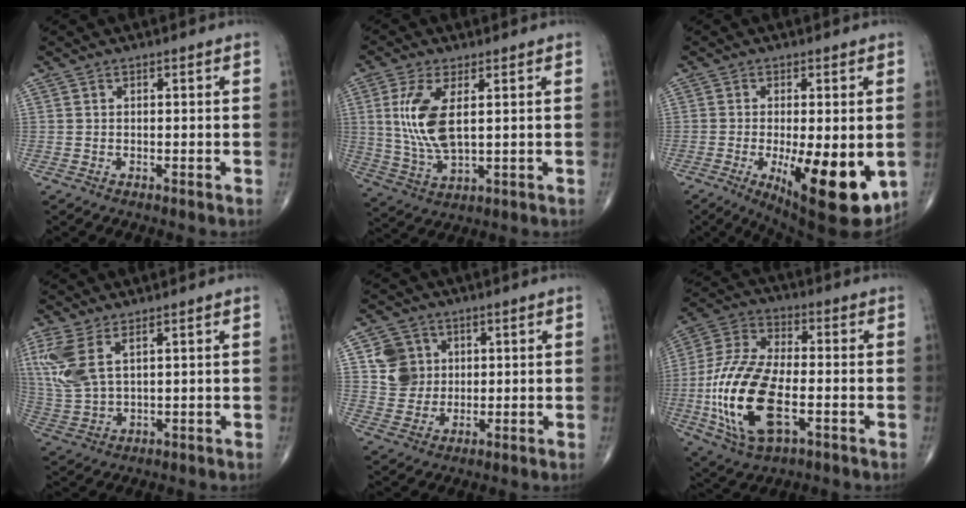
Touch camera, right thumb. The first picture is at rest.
{"total": 10.7, "force": [2.2, 4.5, 9.5], "torque": [-0.210, -0.012, 0.052]}
{"total": 16.3, "force": [-4.0, 5.5, 14.8], "torque": [-0.188, -0.025, -0.041]}
{"total": 9.6, "force": [4.3, 4.2, 7.5], "torque": [-0.192, -0.007, 0.101]}
{"total": 7.2, "force": [2.0, 6.6, 2.0], "torque": [-0.008, -0.006, 0.040]}
{"total": 20.3, "force": [-4.5, 9.7, 17.2], "torque": [-0.365, 0.012, -0.079]}